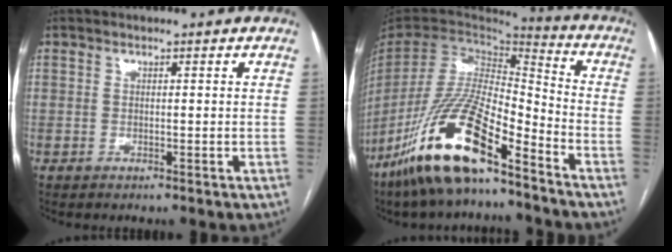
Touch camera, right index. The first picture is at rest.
{"total": 18.9, "force": [-12.6, 3.8, 13.5], "torque": [-0.294, -0.032, -0.238]}